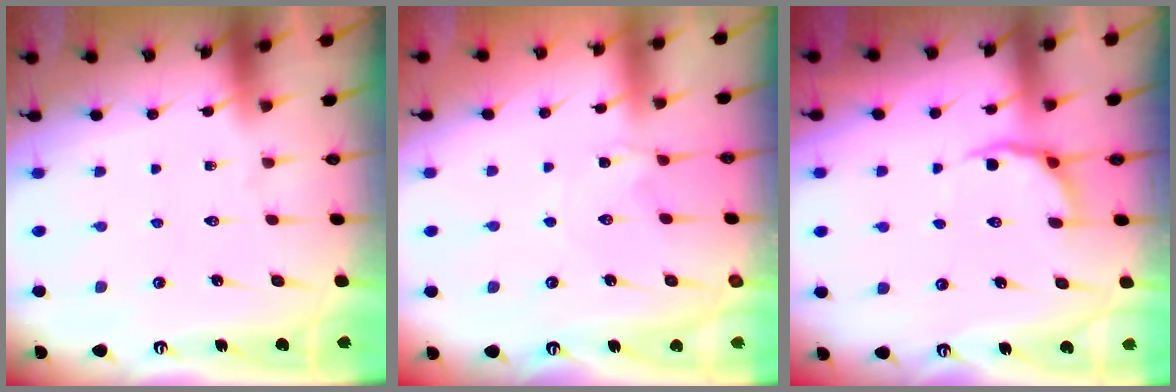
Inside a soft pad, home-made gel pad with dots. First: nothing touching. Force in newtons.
{"total": 2.4, "press": 2.4, "slide": 0.3}
{"total": 3.6, "press": 2.6, "slide": 2.5}